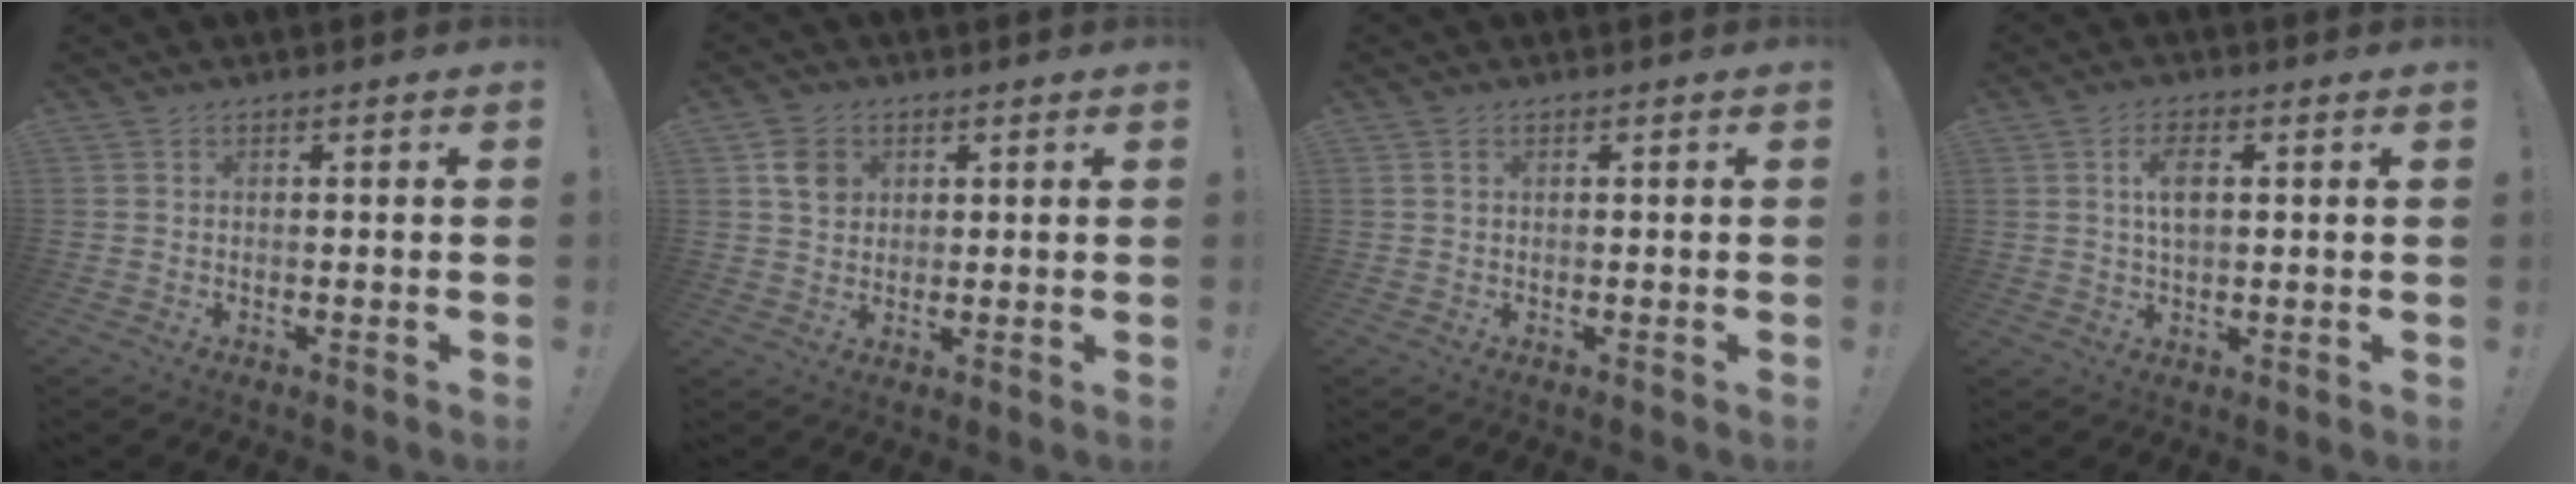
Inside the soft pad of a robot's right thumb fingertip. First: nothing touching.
{"total": 6.5, "force": [2.6, 5.4, 2.5], "torque": [-0.025, -0.006, 0.048]}
{"total": 1.1, "force": [0.6, 0.7, 0.6], "torque": [-0.011, 0.002, 0.010]}
{"total": 6.3, "force": [1.6, 3.7, 5.0], "torque": [-0.075, 0.002, 0.024]}